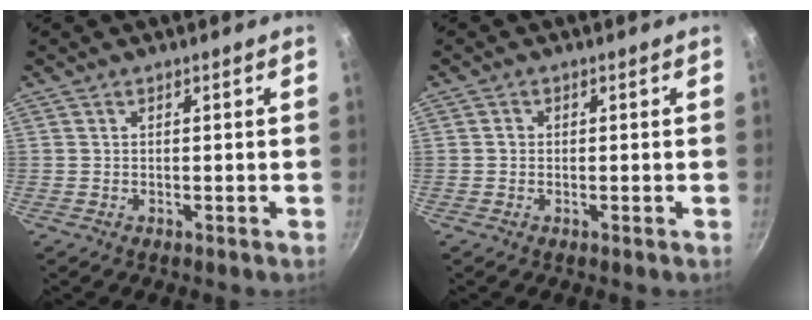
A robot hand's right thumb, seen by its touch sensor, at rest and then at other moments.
{"total": 0.9, "force": [-0.1, 0.9, 0.3], "torque": [-0.003, 0.005, -0.004]}